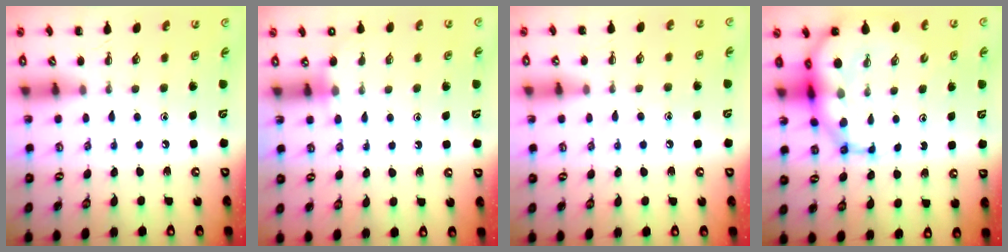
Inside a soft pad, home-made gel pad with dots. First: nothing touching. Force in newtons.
{"total": 5.2, "press": 5.0, "slide": 1.3}
{"total": 5.1, "press": 4.8, "slide": 1.5}
{"total": 11.5, "press": 11.0, "slide": 3.3}